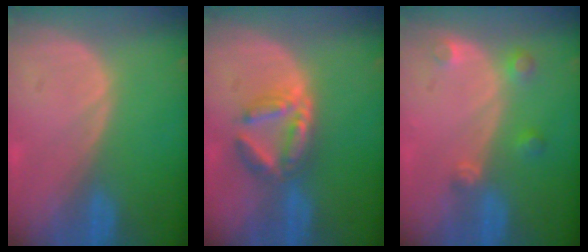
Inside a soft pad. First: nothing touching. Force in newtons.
{"total": 5.9, "press": 5.6, "slide": 1.7}
{"total": 3.2, "press": 2.9, "slide": 1.3}